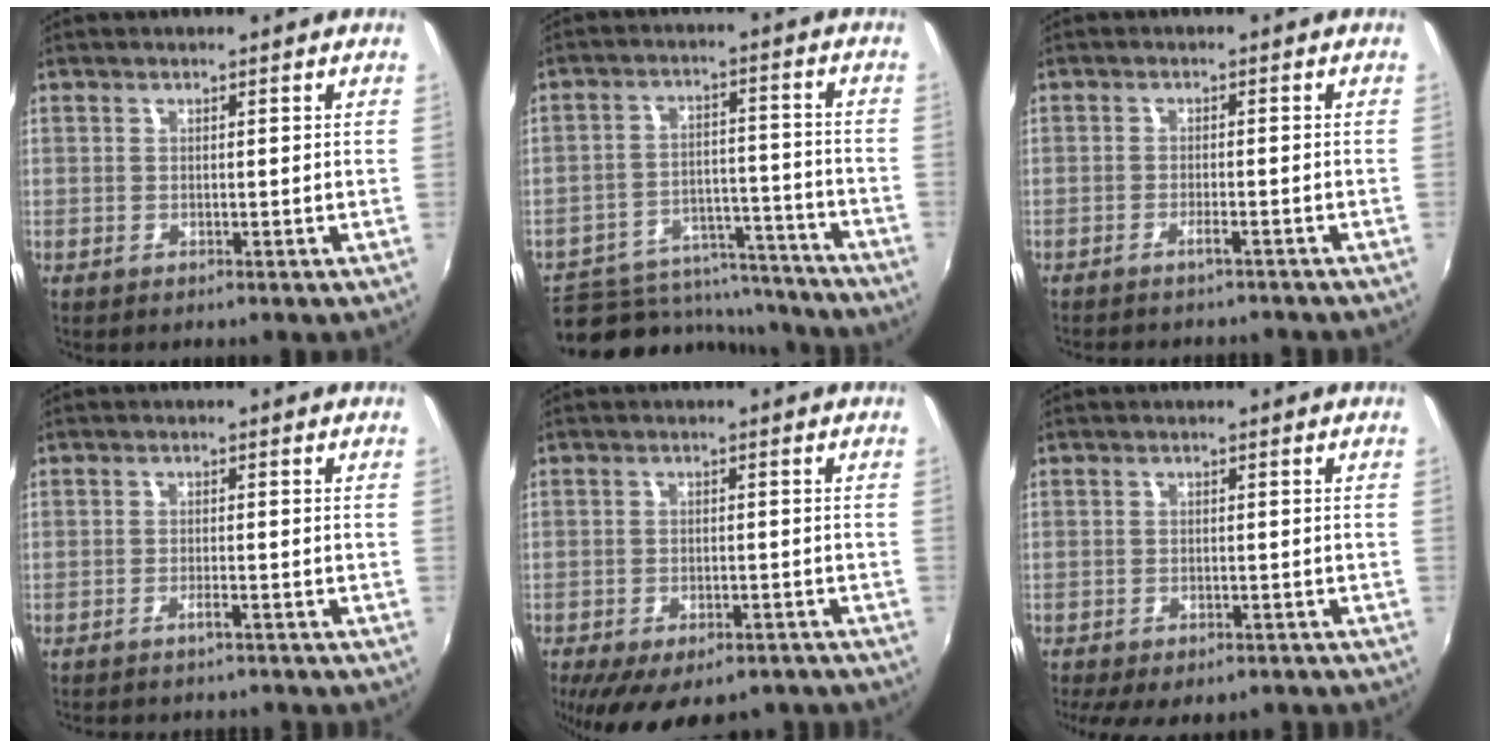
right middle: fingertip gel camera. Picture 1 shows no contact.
{"total": 15.0, "force": [-12.5, 7.3, 4.3], "torque": [-0.090, 0.026, -0.159]}
{"total": 3.7, "force": [-3.4, 0.5, 1.3], "torque": [-0.038, -0.008, -0.054]}
{"total": 5.3, "force": [-4.9, 1.0, 1.8], "torque": [-0.050, -0.011, -0.072]}
{"total": 15.5, "force": [-11.3, 6.4, 8.3], "torque": [-0.170, -0.040, -0.153]}
{"total": 10.0, "force": [-8.0, 3.5, 5.0], "torque": [-0.111, -0.035, -0.112]}